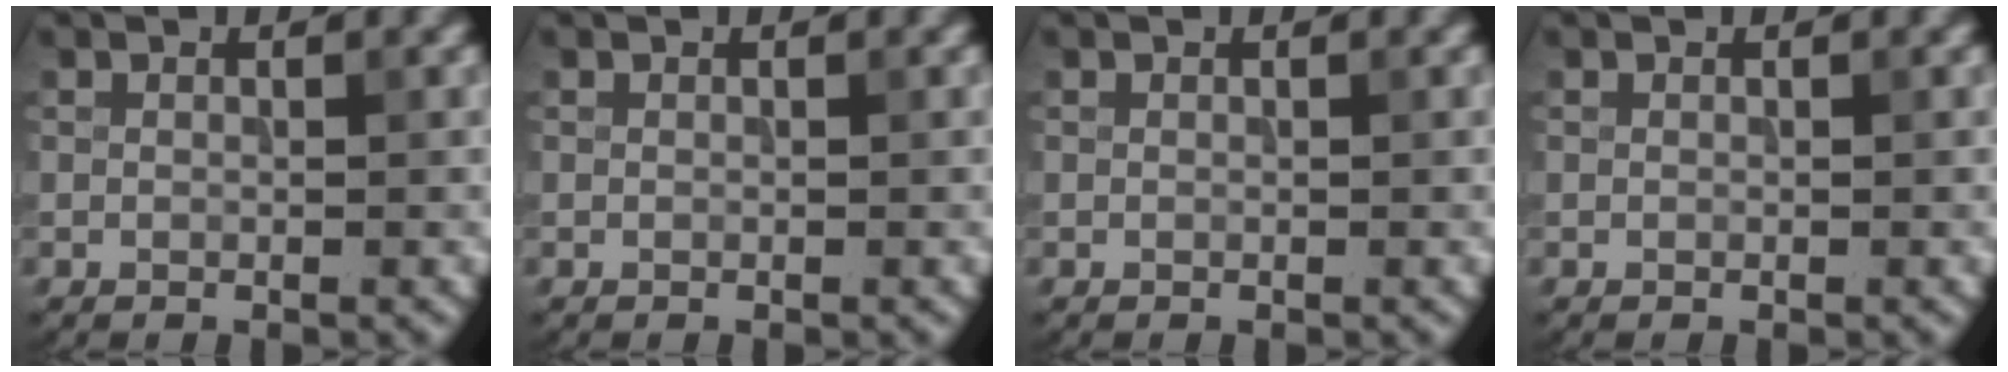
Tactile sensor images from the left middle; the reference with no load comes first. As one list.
[{"total": 0.0}, {"total": 0.0}, {"total": 0.0}]